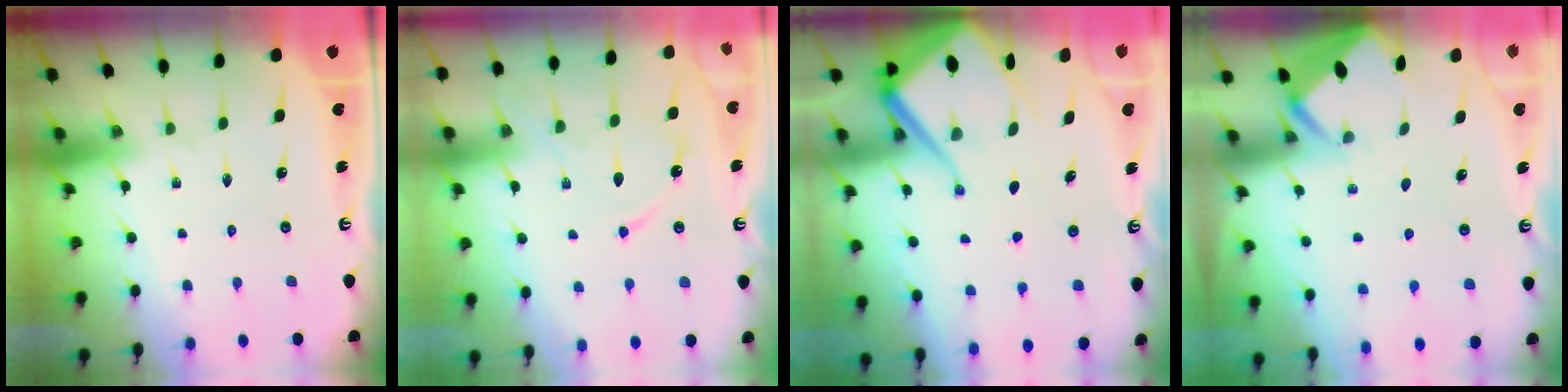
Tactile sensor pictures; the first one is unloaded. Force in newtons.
{"total": 11.5, "press": 11.5, "slide": 1.0}
{"total": 12.6, "press": 12.5, "slide": 1.4}
{"total": 2.4, "press": 2.4, "slide": 0.1}